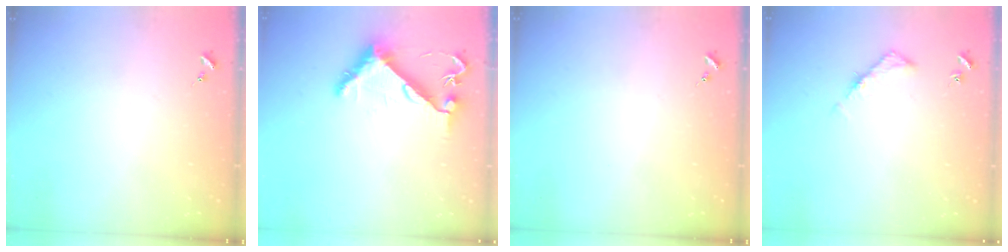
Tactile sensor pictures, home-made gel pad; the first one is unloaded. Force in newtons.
{"total": 7.9, "press": 7.9, "slide": 0.4}
{"total": 0.0}
{"total": 5.0, "press": 4.9, "slide": 0.8}